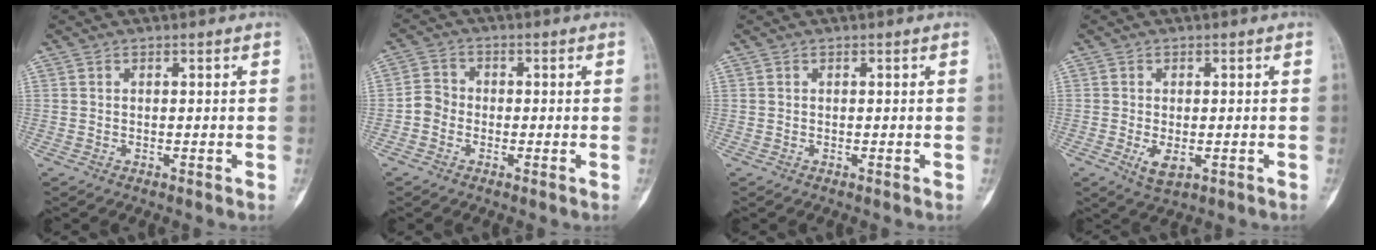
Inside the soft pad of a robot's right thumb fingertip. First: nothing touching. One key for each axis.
{"total": 3.2, "fx": -1.2, "fy": 2.7, "fz": 1.4, "tx": -0.015, "ty": 0.009, "tz": -0.036}
{"total": 0.0}
{"total": 3.5, "fx": -1.1, "fy": 1.7, "fz": 2.8, "tx": -0.045, "ty": -0.011, "tz": -0.015}